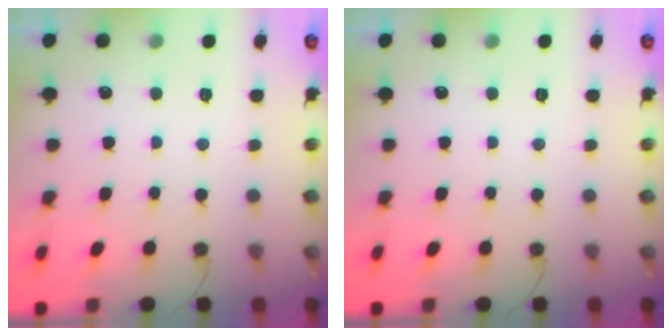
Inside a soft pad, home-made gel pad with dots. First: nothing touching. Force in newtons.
{"total": 0.0}